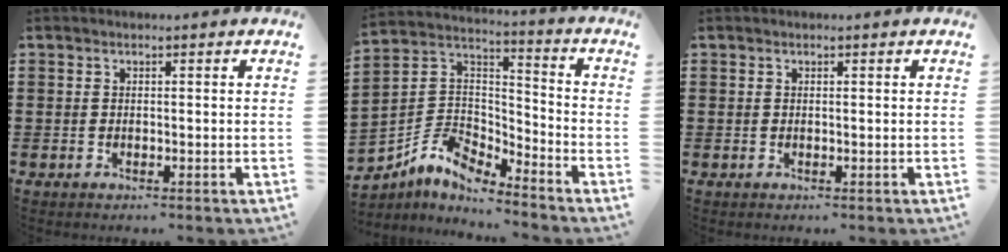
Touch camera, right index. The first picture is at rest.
{"total": 5.7, "force": [-4.8, 2.3, 1.9], "torque": [-0.067, -0.012, -0.106]}
{"total": 0.0}